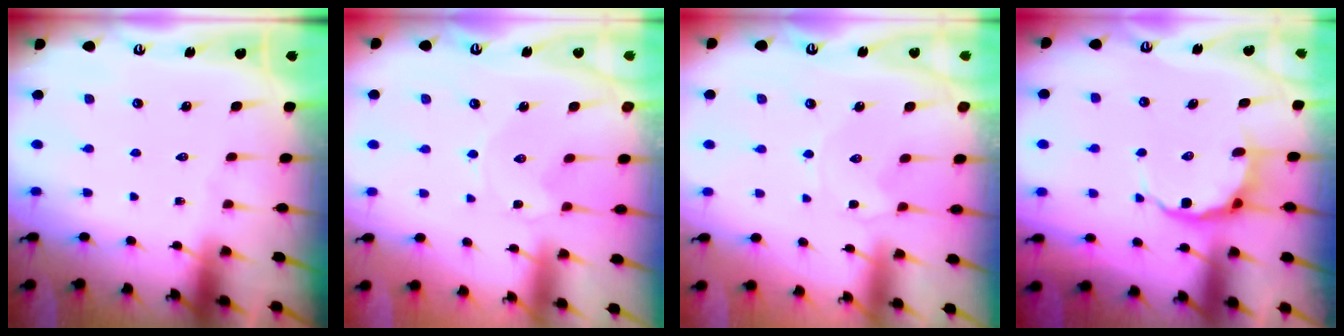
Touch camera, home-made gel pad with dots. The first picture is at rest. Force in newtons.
{"total": 0.5, "press": 0.5, "slide": 0.2}
{"total": 1.8, "press": 1.7, "slide": 0.3}
{"total": 8.9, "press": 8.6, "slide": 2.3}